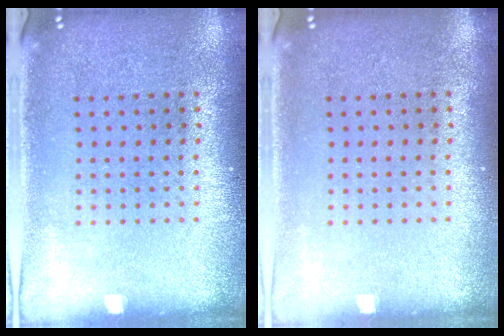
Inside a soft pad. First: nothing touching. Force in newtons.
{"total": 0.0}